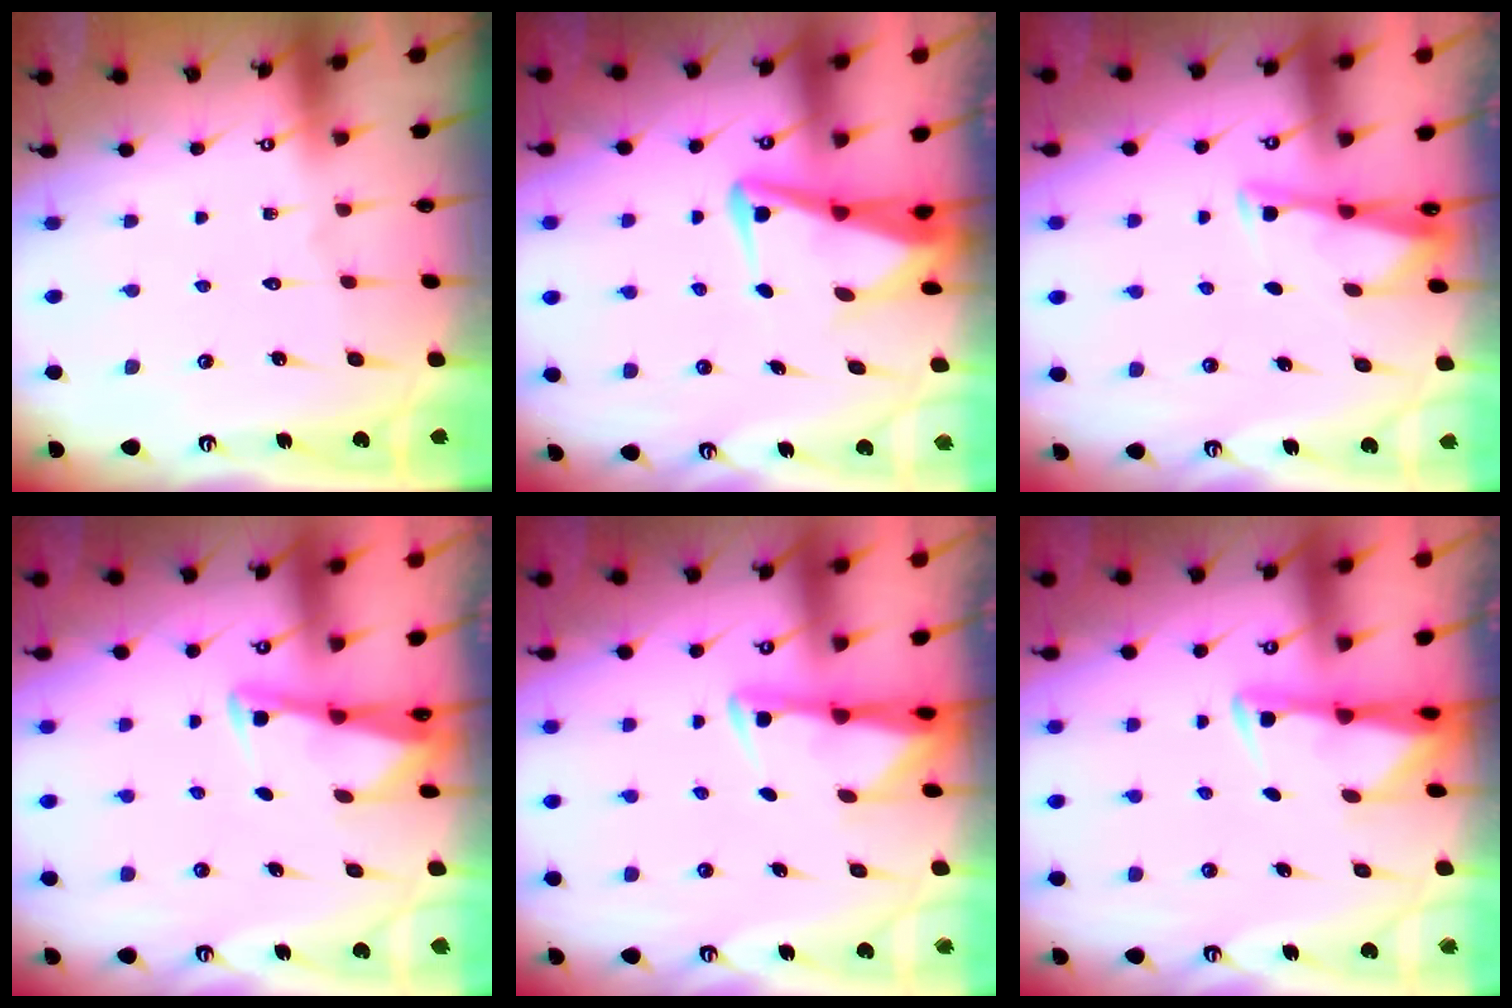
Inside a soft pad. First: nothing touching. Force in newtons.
{"total": 5.0, "press": 4.8, "slide": 1.5}
{"total": 3.2, "press": 3.2, "slide": 0.1}
{"total": 2.7, "press": 2.7, "slide": 0.2}
{"total": 3.0, "press": 2.9, "slide": 0.5}
{"total": 3.0, "press": 2.9, "slide": 0.5}